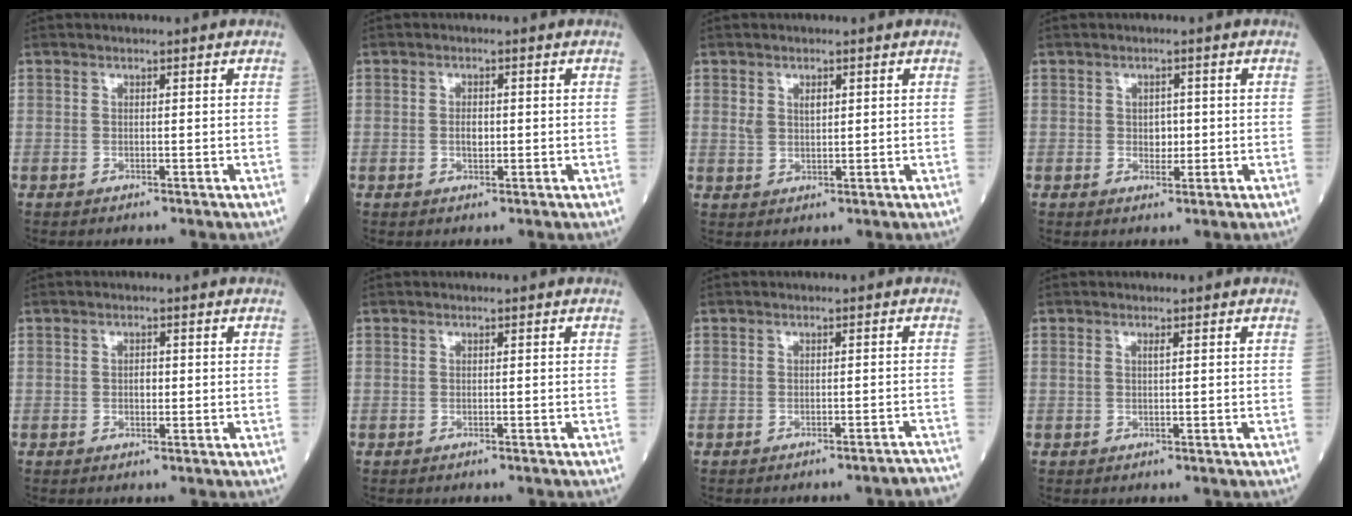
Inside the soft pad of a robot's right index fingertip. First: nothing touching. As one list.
[{"total": 2.0, "force": [-0.2, 1.0, 1.7], "torque": [-0.033, 0.002, -0.003]}, {"total": 2.4, "force": [1.0, 1.4, 1.8], "torque": [-0.035, 0.006, 0.022]}, {"total": 2.0, "force": [-0.1, 1.5, 1.4], "torque": [-0.016, 0.001, 0.001]}, {"total": 1.2, "force": [-0.2, 0.7, 1.0], "torque": [-0.016, 0.002, -0.002]}, {"total": 0.7, "force": [-0.6, 0.0, 0.3], "torque": [-0.004, 0.000, -0.006]}, {"total": 4.9, "force": [-4.8, 0.2, 1.1], "torque": [-0.009, -0.004, -0.049]}, {"total": 0.6, "force": [0.2, -0.1, 0.6], "torque": [-0.017, 0.004, 0.004]}]